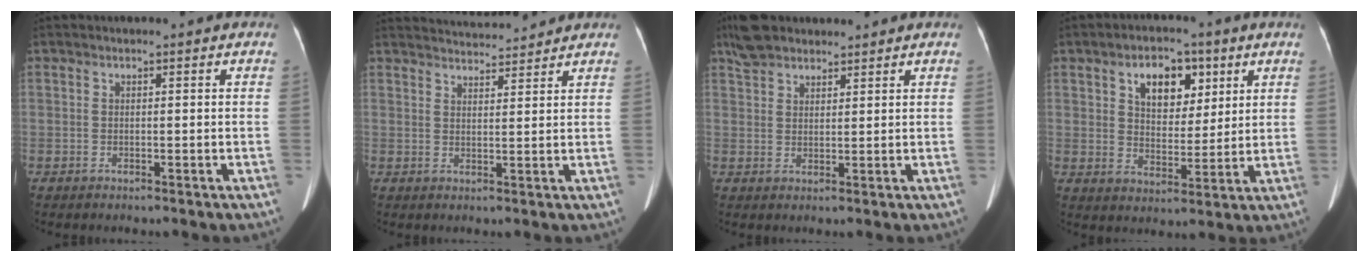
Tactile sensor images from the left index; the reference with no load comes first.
{"total": 8.1, "force": [8.0, 0.3, 1.5], "torque": [-0.029, 0.018, 0.118]}
{"total": 6.1, "force": [5.1, 2.3, 2.4], "torque": [-0.055, 0.024, 0.100]}
{"total": 8.2, "force": [3.8, 4.8, 5.5], "torque": [-0.088, 0.019, 0.065]}